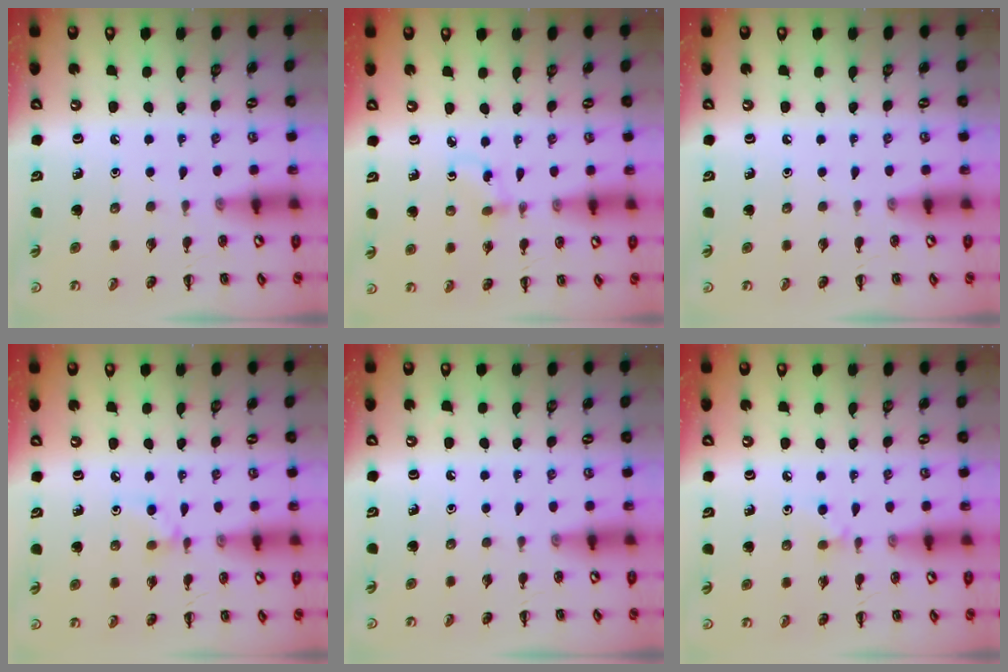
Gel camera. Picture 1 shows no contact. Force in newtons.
{"total": 2.4, "press": 2.1, "slide": 1.1}
{"total": 0.0}
{"total": 5.5, "press": 5.2, "slide": 1.9}
{"total": 0.0}
{"total": 4.3, "press": 4.1, "slide": 1.6}